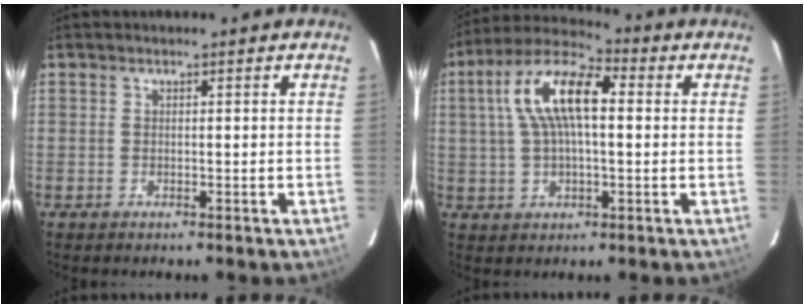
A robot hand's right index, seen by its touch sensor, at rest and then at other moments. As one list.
[{"total": 13.6, "force": [2.5, 5.6, 12.2], "torque": [-0.235, 0.030, 0.037]}]